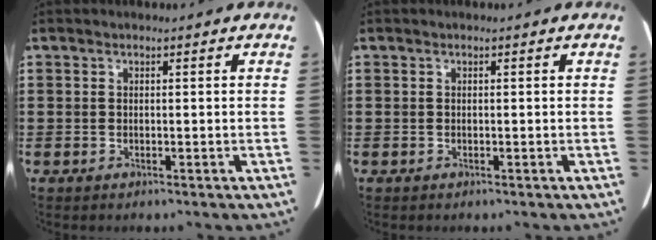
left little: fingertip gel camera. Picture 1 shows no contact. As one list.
[{"total": 0.0}]